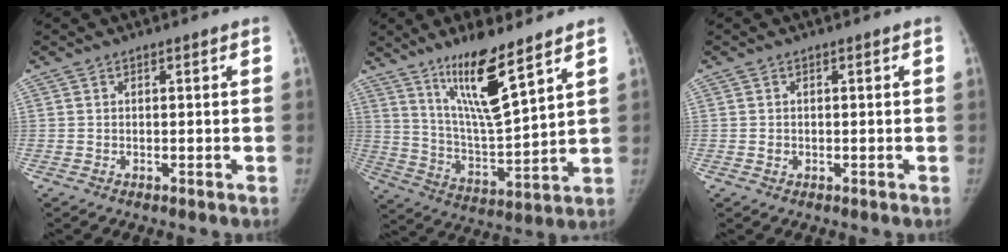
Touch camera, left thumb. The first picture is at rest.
{"total": 14.7, "force": [9.5, 2.4, 11.0], "torque": [-0.189, -0.069, 0.187]}
{"total": 1.0, "force": [-0.1, 0.9, 0.4], "torque": [-0.006, 0.000, 0.001]}